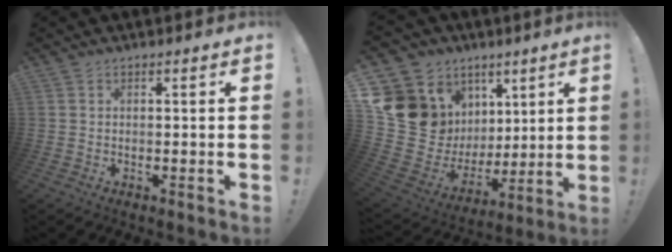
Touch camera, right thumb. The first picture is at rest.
{"total": 18.8, "force": [6.8, 15.3, 8.5], "torque": [-0.166, -0.057, 0.169]}